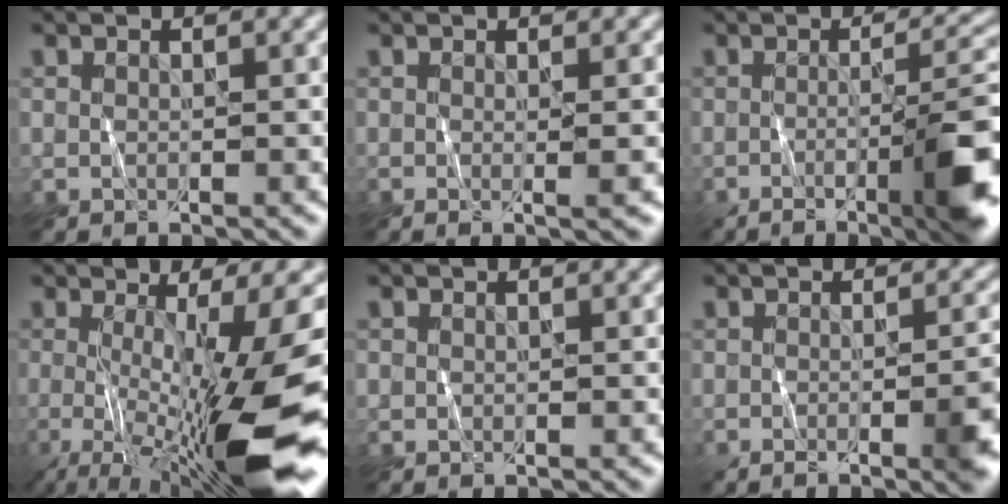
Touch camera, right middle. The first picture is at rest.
{"total": 1.5, "force": [0.0, 0.3, 1.4], "torque": [-0.010, 0.001, -0.006]}
{"total": 8.3, "force": [-2.6, 1.7, 7.6], "torque": [-0.085, 0.008, -0.044]}
{"total": 14.0, "force": [-2.9, 3.1, 13.4], "torque": [-0.192, -0.014, -0.039]}
{"total": 0.0}
{"total": 4.2, "force": [-1.7, 1.2, 3.7], "torque": [-0.035, 0.000, -0.024]}